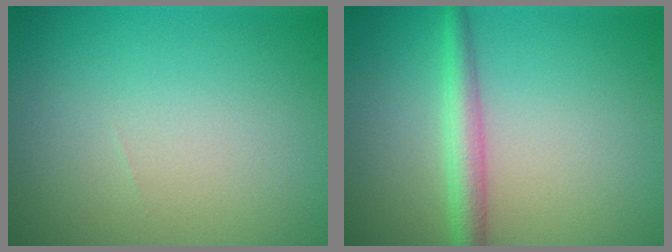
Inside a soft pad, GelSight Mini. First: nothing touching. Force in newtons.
{"total": 2.7, "press": 2.7, "slide": 0.1}